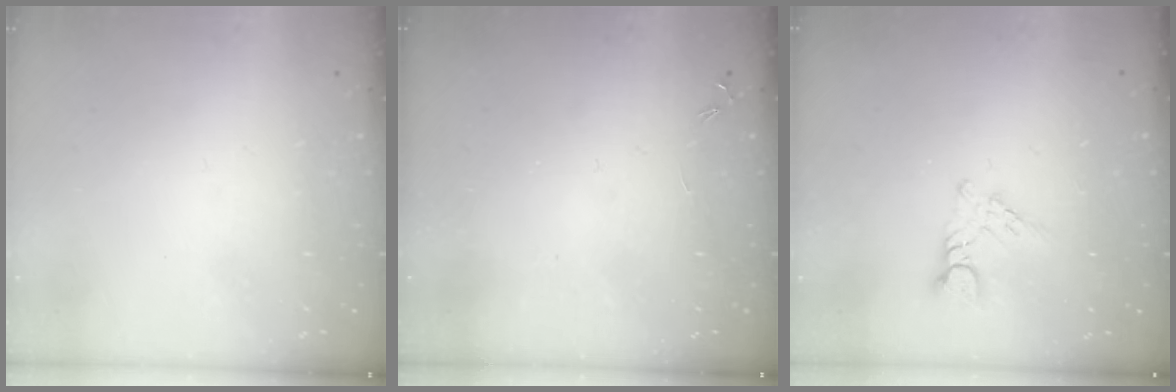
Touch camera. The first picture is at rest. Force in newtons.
{"total": 0.0}
{"total": 3.3, "press": 3.3, "slide": 0.4}